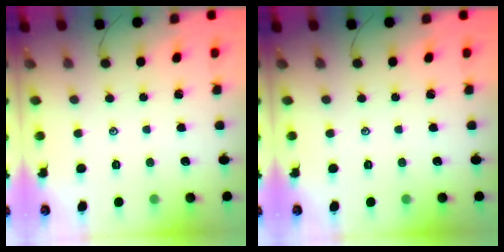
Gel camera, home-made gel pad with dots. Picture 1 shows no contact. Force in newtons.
{"total": 0.0}